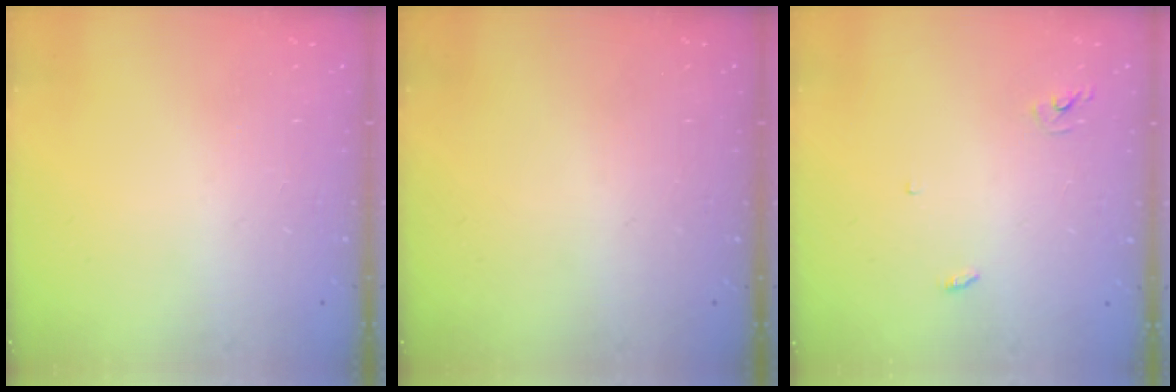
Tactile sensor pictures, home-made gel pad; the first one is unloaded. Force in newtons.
{"total": 0.0}
{"total": 2.9, "press": 2.9, "slide": 0.2}